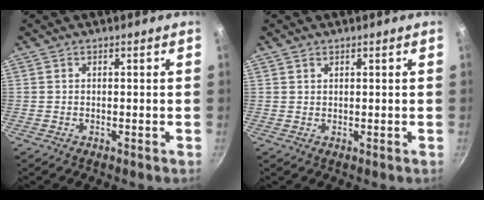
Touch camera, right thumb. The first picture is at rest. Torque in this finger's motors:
{"motor_torque": [0.21, -0.56, -0.26, 0.39, 0.03]}